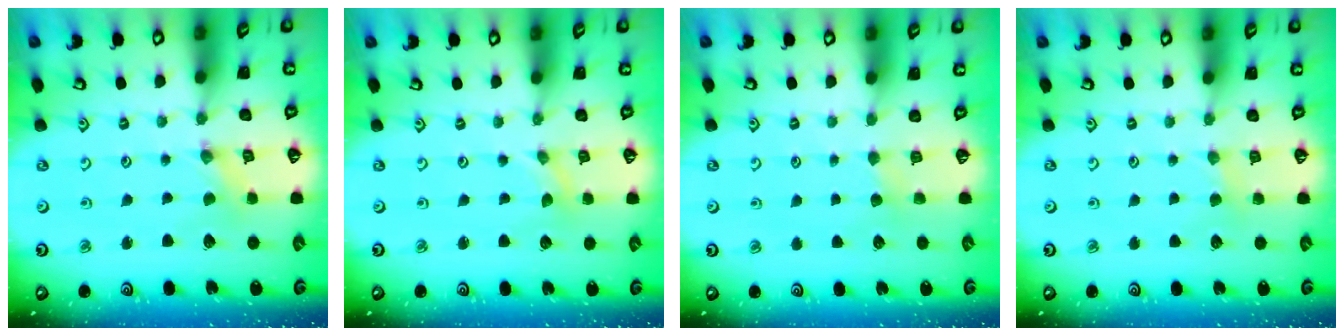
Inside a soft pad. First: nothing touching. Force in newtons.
{"total": 0.0}
{"total": 3.0, "press": 2.9, "slide": 0.5}
{"total": 2.5, "press": 2.4, "slide": 0.4}